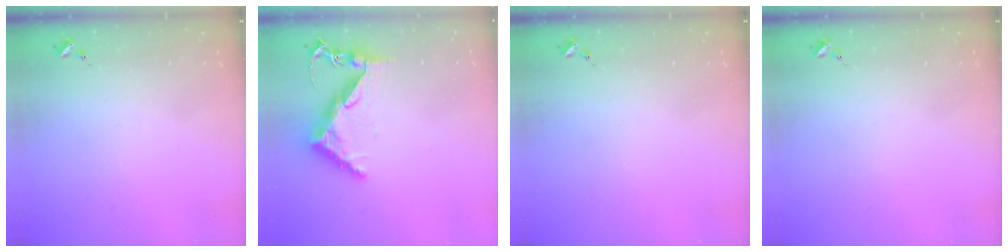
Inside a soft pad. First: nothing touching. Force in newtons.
{"total": 8.3, "press": 8.2, "slide": 1.2}
{"total": 0.0}
{"total": 0.0}